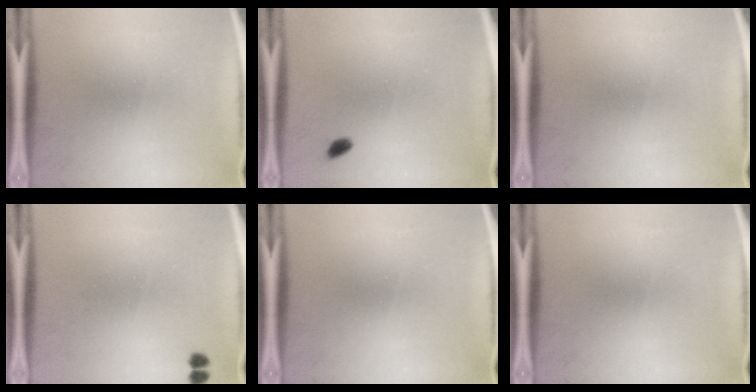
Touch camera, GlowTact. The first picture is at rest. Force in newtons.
{"total": 1.3}
{"total": 0.0}
{"total": 1.0}
{"total": 0.0}
{"total": 0.0}